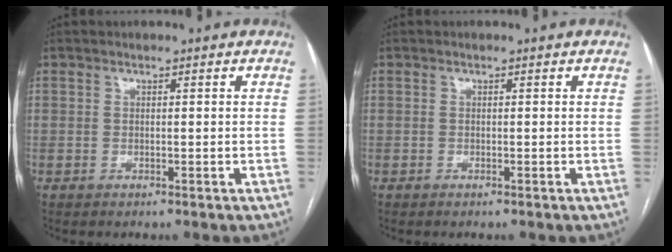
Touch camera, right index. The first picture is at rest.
{"total": 0.0}